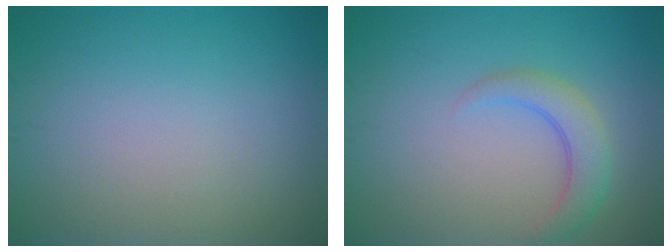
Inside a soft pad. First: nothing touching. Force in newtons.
{"total": 3.0, "press": 3.0, "slide": 0.3}